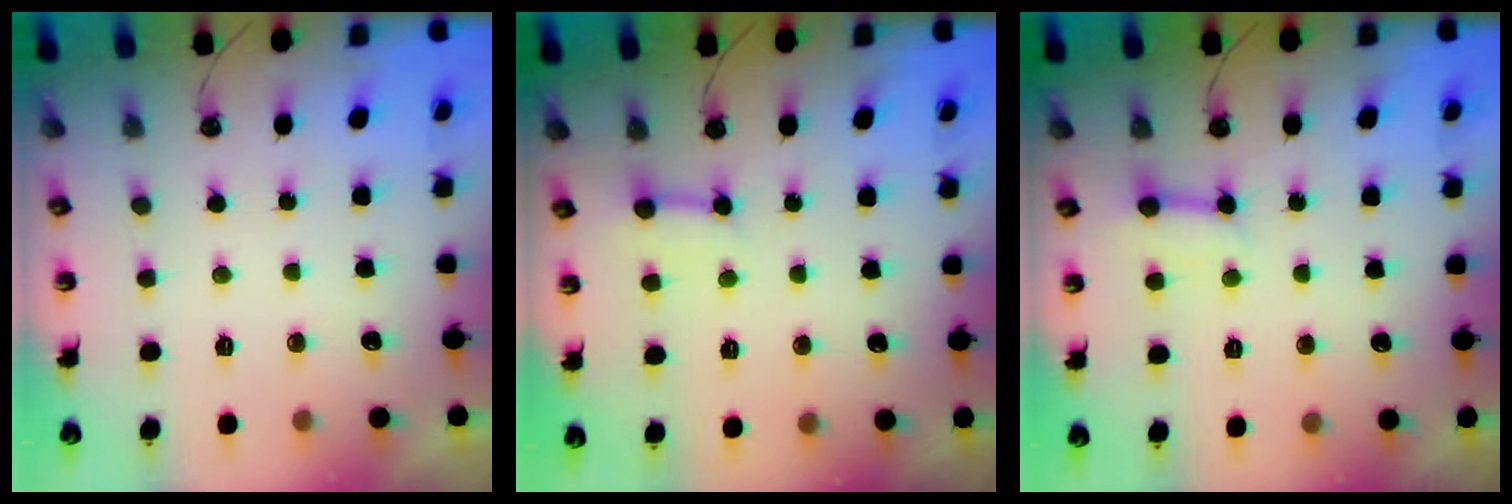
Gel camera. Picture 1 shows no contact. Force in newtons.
{"total": 2.8, "press": 2.8, "slide": 0.2}
{"total": 3.5, "press": 3.5, "slide": 0.2}